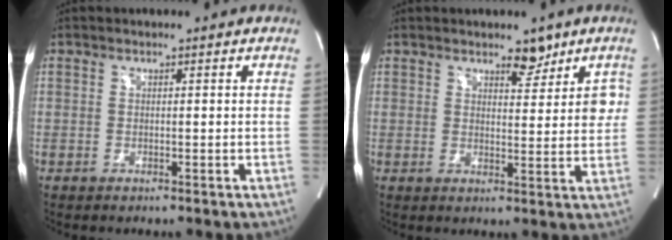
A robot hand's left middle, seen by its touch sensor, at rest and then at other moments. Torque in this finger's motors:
{"motor_torque": [0.55, -0.43, 0.32, 0.05]}